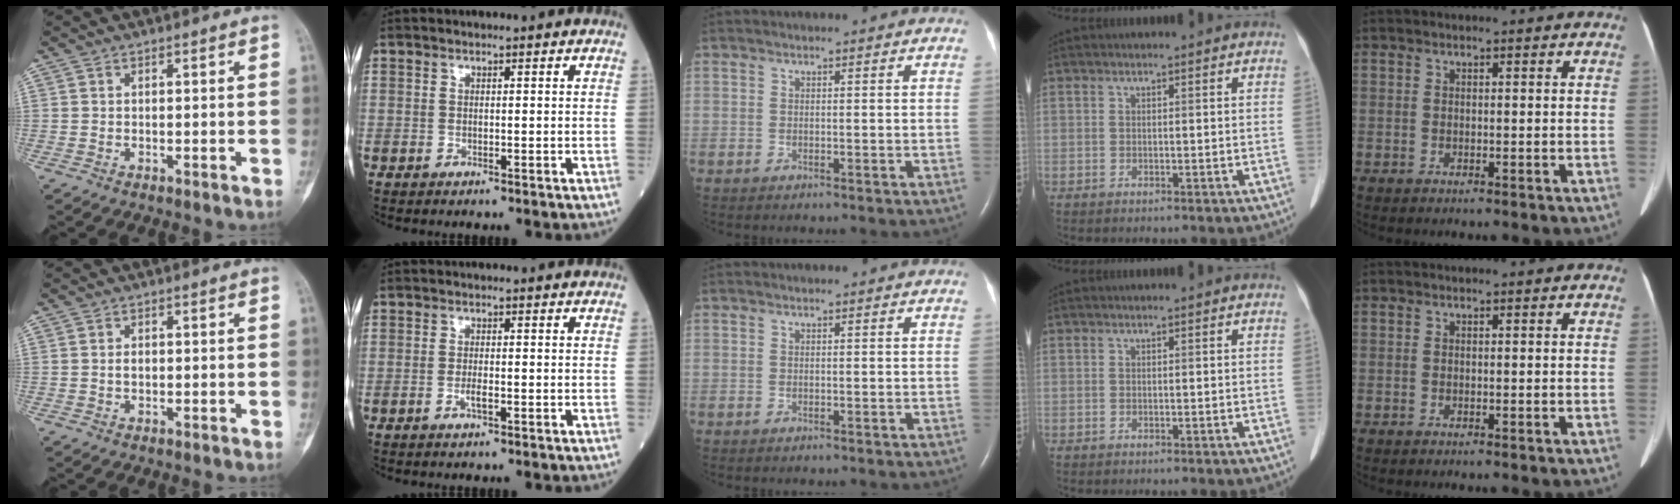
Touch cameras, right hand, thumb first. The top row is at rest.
{"thumb": {"total": 1.2, "force": [0.0, 0.8, 0.9], "torque": [-0.009, 0.002, 0.000]}, "index": {"total": 1.3, "force": [-0.6, 0.2, 1.2], "torque": [-0.025, 0.000, -0.011]}}